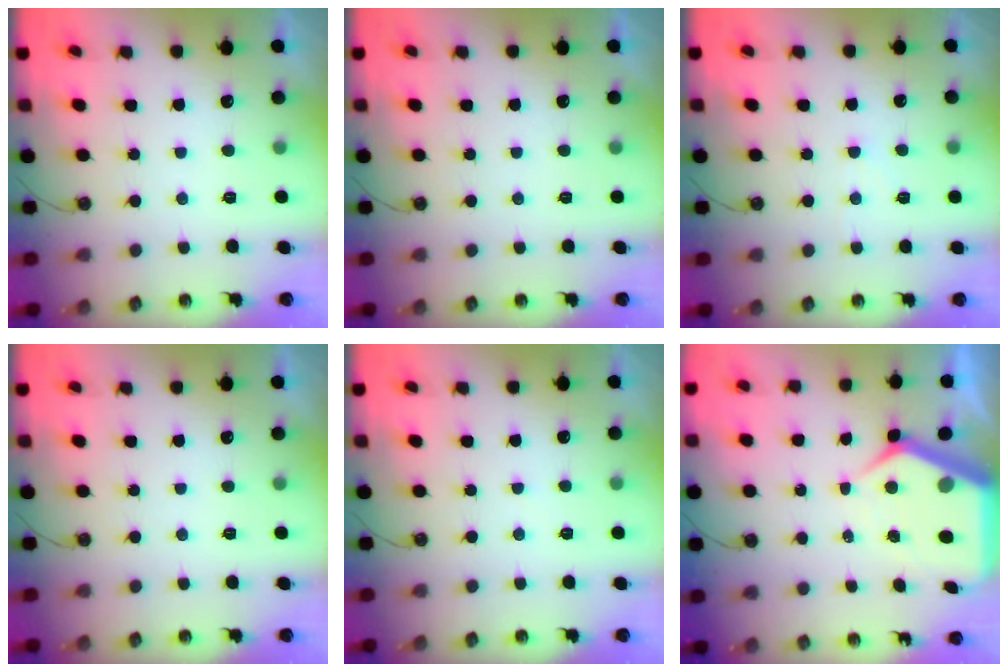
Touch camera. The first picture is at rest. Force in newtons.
{"total": 0.0}
{"total": 2.8, "press": 2.7, "slide": 0.4}
{"total": 0.0}
{"total": 2.4, "press": 2.3, "slide": 0.4}
{"total": 9.1, "press": 9.0, "slide": 0.8}